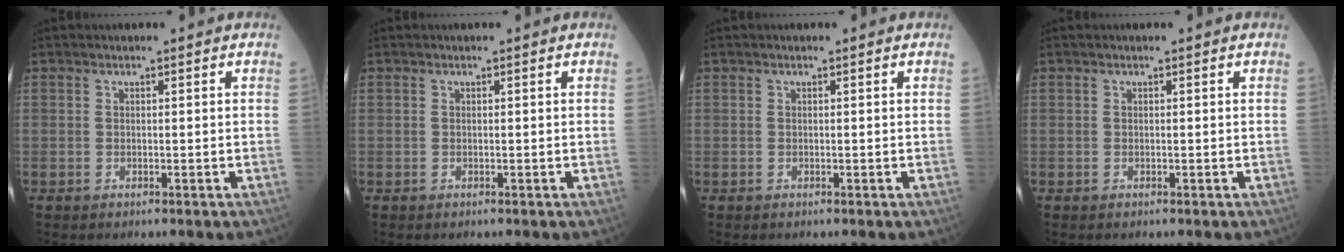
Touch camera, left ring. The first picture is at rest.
{"total": 0.0}
{"total": 0.0}
{"total": 0.0}